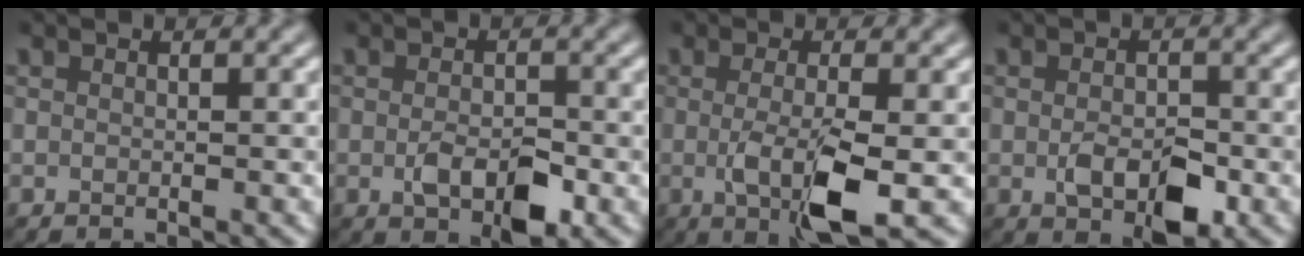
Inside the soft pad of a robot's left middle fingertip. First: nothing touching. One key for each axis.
{"total": 3.5, "fx": -1.1, "fy": 1.8, "fz": 2.7, "tx": -0.050, "ty": -0.006, "tz": -0.018}
{"total": 5.4, "fx": -1.1, "fy": 1.4, "fz": 5.1, "tx": -0.101, "ty": -0.015, "tz": -0.021}
{"total": 3.7, "fx": -1.0, "fy": 2.1, "fz": 2.8, "tx": -0.051, "ty": -0.007, "tz": -0.017}